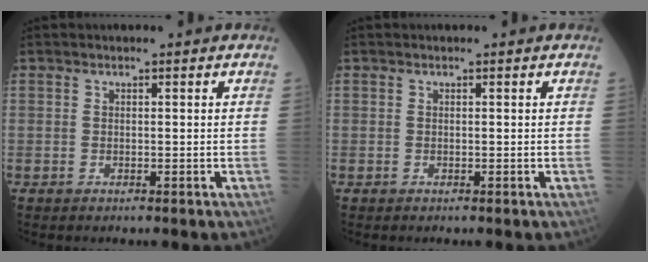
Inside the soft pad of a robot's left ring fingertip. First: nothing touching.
{"total": 0.0}